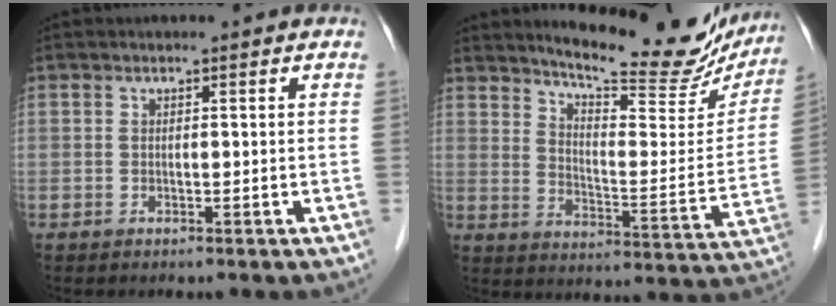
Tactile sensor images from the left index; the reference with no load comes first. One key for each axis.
{"total": 20.3, "fx": 17.8, "fy": 4.5, "fz": 8.5, "tx": -0.113, "ty": -0.047, "tz": 0.229}